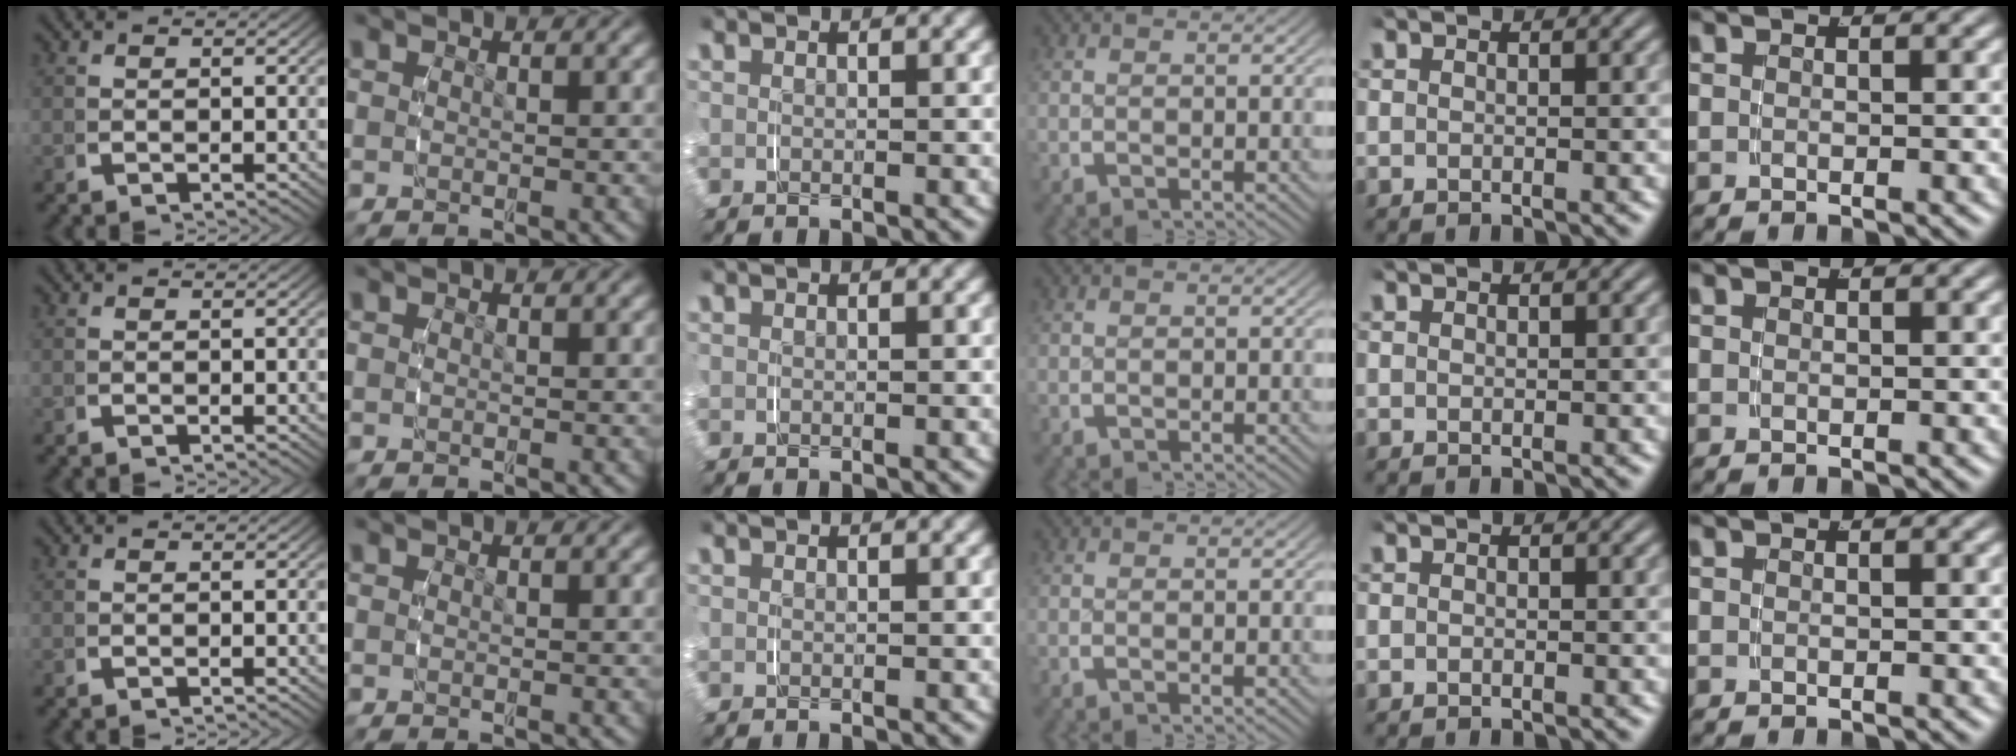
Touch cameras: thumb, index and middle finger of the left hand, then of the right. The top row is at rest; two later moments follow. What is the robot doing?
{"motion": "grasp_and_lifting", "object": "scarf"}